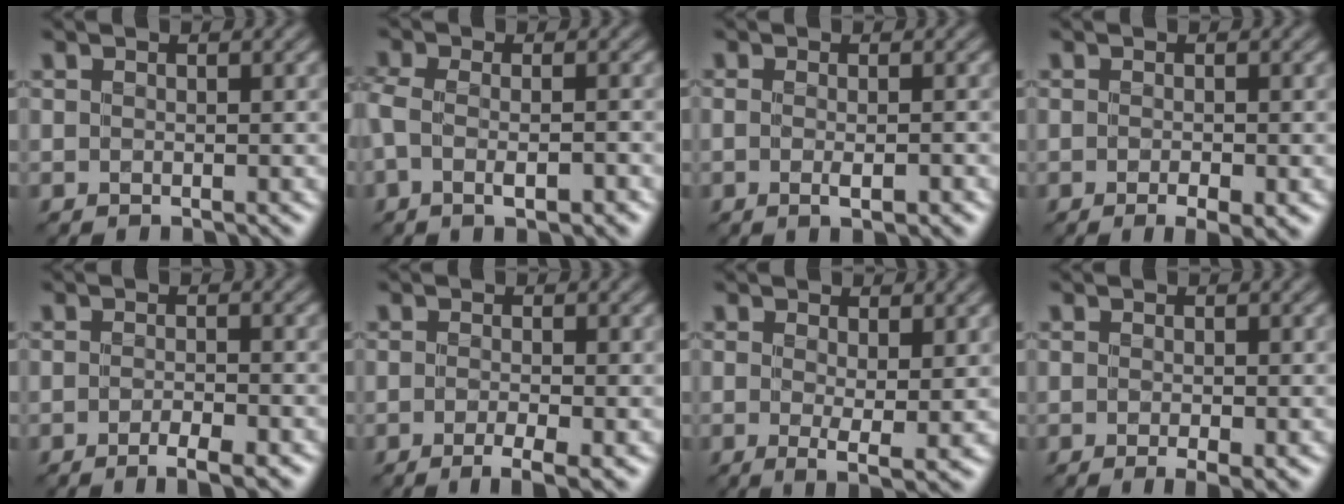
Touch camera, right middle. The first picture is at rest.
{"total": 3.8, "force": [-1.4, 1.5, 3.2], "torque": [-0.070, 0.000, -0.030]}
{"total": 2.2, "force": [-0.5, 0.7, 2.0], "torque": [-0.027, 0.002, -0.006]}
{"total": 2.5, "force": [-1.0, 0.7, 2.2], "torque": [-0.039, -0.002, -0.014]}
{"total": 2.9, "force": [-1.6, 0.7, 2.3], "torque": [-0.043, 0.000, -0.026]}
{"total": 2.8, "force": [-1.2, 0.6, 2.5], "torque": [-0.047, -0.002, -0.021]}
{"total": 3.1, "force": [0.4, 0.8, 2.9], "torque": [-0.053, -0.008, 0.006]}
{"total": 2.3, "force": [-0.8, 0.6, 2.0], "torque": [-0.036, -0.003, -0.013]}